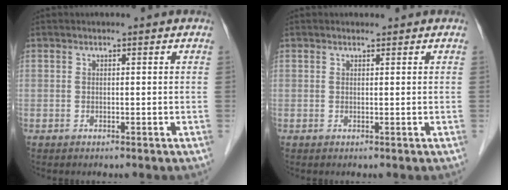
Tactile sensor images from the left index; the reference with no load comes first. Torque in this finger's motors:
{"motor_torque": [0.32, -0.06, -0.01, -0.01]}